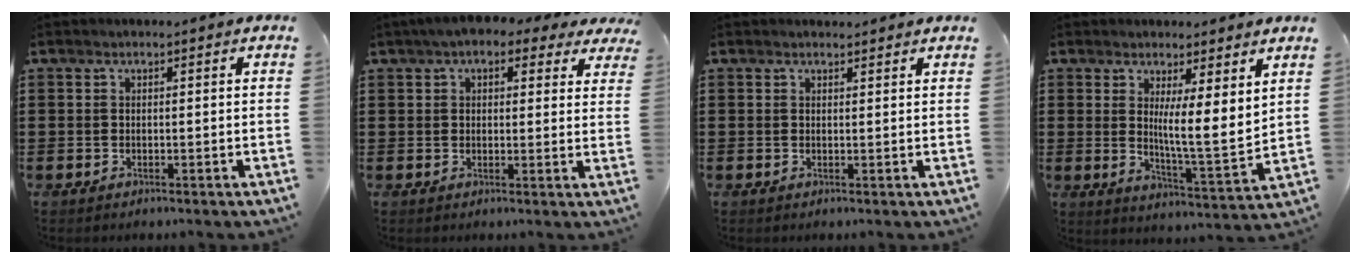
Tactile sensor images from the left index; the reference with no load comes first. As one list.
[{"total": 4.6, "force": [3.3, 1.7, 2.6], "torque": [-0.062, 0.004, 0.059]}, {"total": 0.9, "force": [0.9, 0.2, 0.0], "torque": [-0.003, 0.002, 0.018]}, {"total": 6.2, "force": [3.3, 0.5, 5.2], "torque": [-0.092, -0.033, 0.051]}]